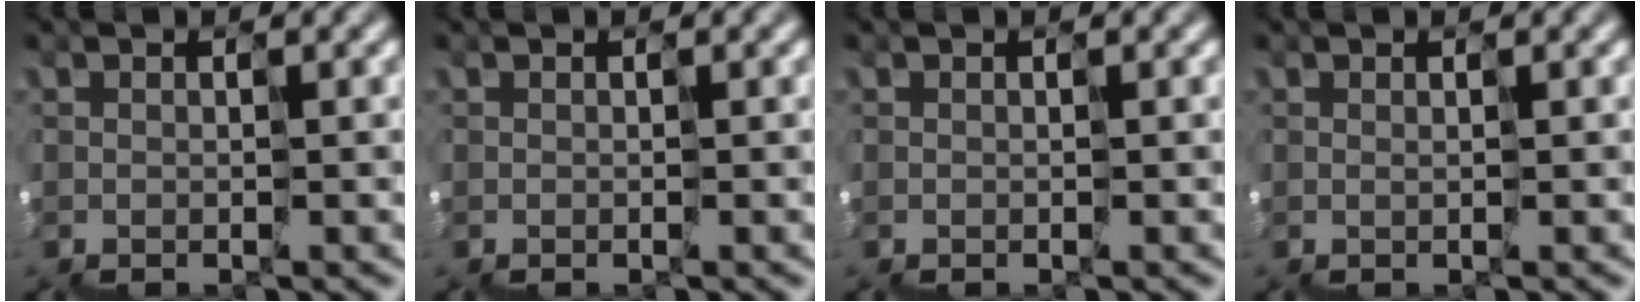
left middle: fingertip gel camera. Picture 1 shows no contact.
{"total": 0.0}
{"total": 0.0}
{"total": 0.7, "force": [0.6, -0.2, -0.1], "torque": [0.002, 0.004, 0.013]}